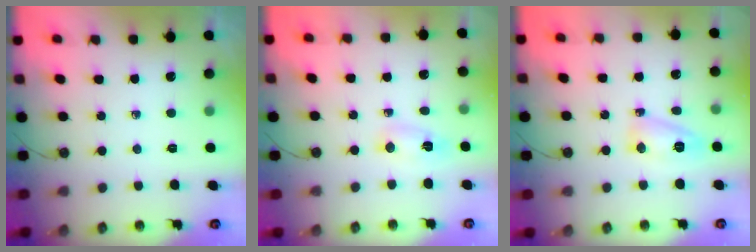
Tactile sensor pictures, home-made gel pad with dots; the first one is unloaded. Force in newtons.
{"total": 2.8, "press": 2.5, "slide": 1.4}
{"total": 6.7, "press": 6.6, "slide": 0.8}